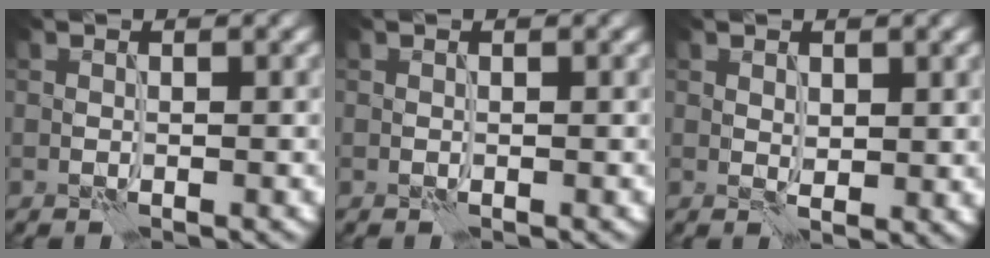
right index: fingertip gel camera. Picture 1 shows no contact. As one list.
[{"total": 0.0}, {"total": 1.4, "force": [0.7, 0.6, 1.0], "torque": [-0.018, -0.007, 0.017]}]